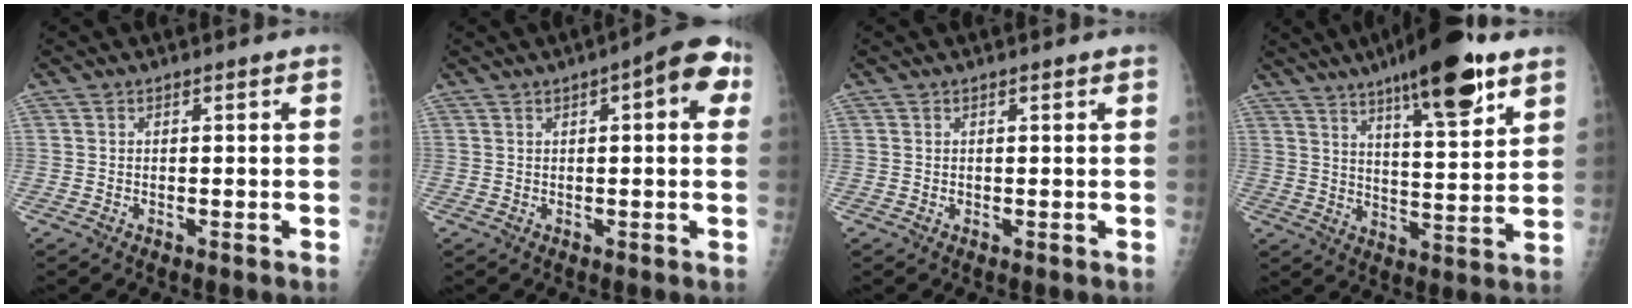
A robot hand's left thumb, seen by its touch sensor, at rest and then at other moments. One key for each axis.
{"total": 8.7, "fx": 2.7, "fy": 2.9, "fz": 7.7, "tx": -0.084, "ty": 0.015, "tz": 0.026}
{"total": 0.6, "fx": 0.2, "fy": 0.3, "fz": 0.4, "tx": -0.001, "ty": 0.001, "tz": 0.005}
{"total": 18.2, "fx": 11.1, "fy": 4.5, "fz": 13.8, "tx": -0.188, "ty": -0.045, "tz": 0.172}